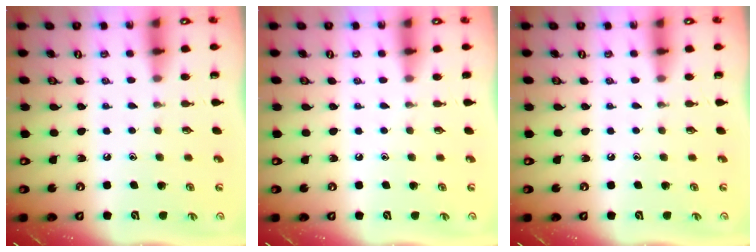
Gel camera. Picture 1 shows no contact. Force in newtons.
{"total": 0.0}
{"total": 0.0}